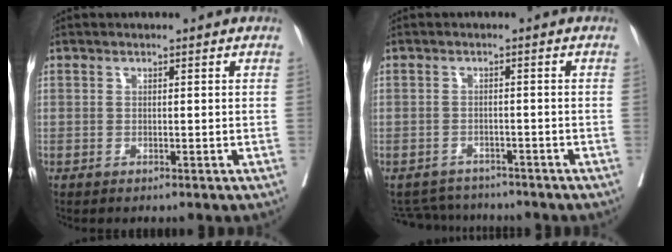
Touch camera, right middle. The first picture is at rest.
{"total": 5.4, "force": [-5.2, 1.3, -0.3], "torque": [0.004, 0.007, -0.077]}